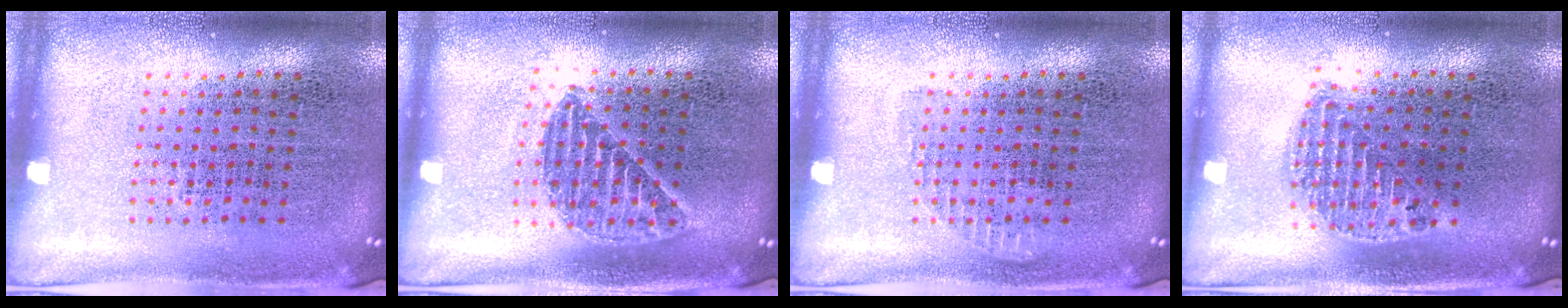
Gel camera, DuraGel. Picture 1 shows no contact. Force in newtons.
{"total": 1.2, "press": 1.1, "slide": 0.4}
{"total": 0.5, "press": 0.5, "slide": 0.2}
{"total": 1.2, "press": 1.1, "slide": 0.5}